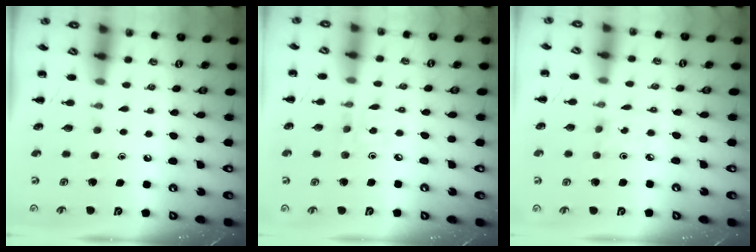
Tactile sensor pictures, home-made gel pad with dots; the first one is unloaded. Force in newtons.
{"total": 2.6, "press": 2.5, "slide": 0.8}
{"total": 2.5, "press": 2.3, "slide": 0.9}